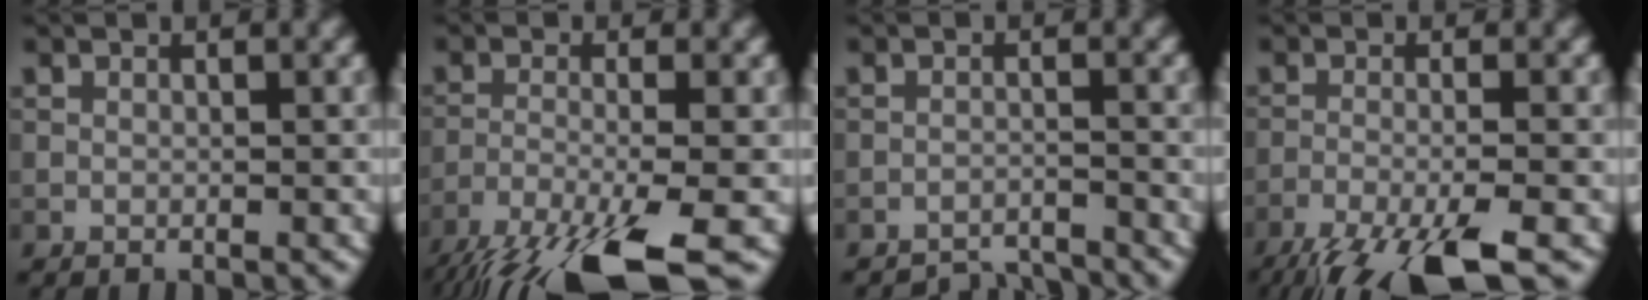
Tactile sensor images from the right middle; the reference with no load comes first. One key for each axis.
{"total": 10.7, "fx": -7.3, "fy": 2.1, "fz": 7.5, "tx": -0.139, "ty": -0.018, "tz": -0.134}
{"total": 3.5, "fx": -3.5, "fy": 0.4, "fz": 0.4, "tx": -0.002, "ty": -0.001, "tz": -0.057}
{"total": 8.9, "fx": -6.3, "fy": 1.8, "fz": 6.1, "tx": -0.101, "ty": -0.020, "tz": -0.117}